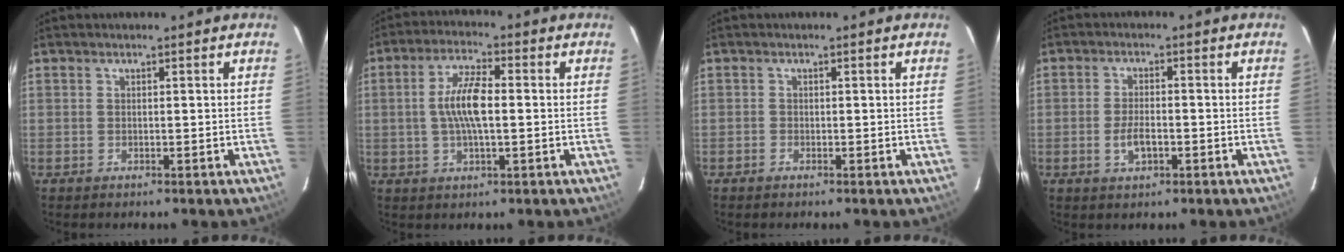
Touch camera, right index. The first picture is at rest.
{"total": 7.7, "force": [-0.1, 2.3, 7.3], "torque": [-0.143, 0.008, -0.002]}
{"total": 0.7, "force": [-0.6, 0.3, 0.1], "torque": [-0.003, 0.002, -0.014]}
{"total": 4.2, "force": [-1.5, 1.9, 3.4], "torque": [-0.070, -0.003, -0.025]}